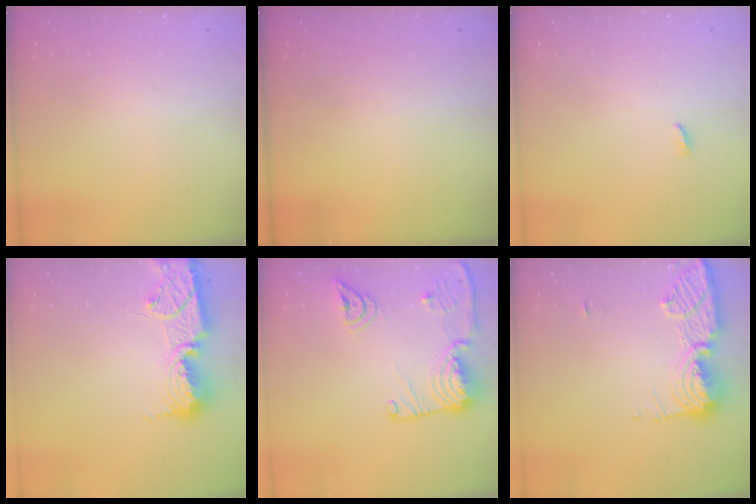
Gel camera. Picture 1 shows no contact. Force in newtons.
{"total": 0.0}
{"total": 3.6, "press": 3.6, "slide": 0.4}
{"total": 14.0, "press": 14.0, "slide": 1.1}
{"total": 16.4, "press": 16.3, "slide": 2.0}
{"total": 12.0, "press": 12.0, "slide": 1.1}